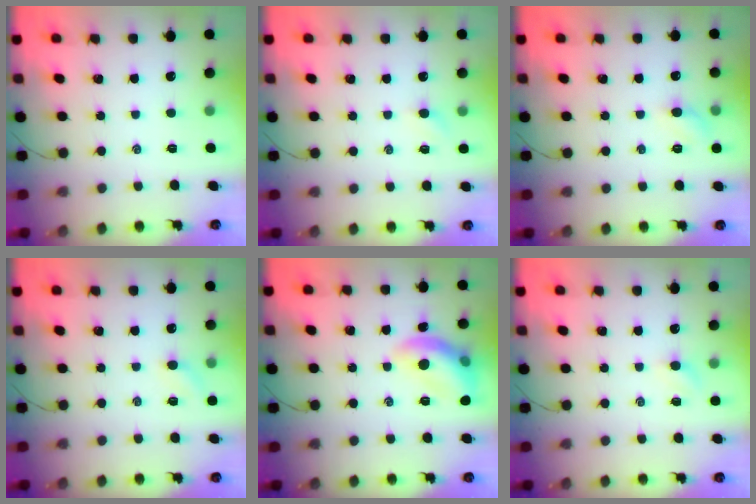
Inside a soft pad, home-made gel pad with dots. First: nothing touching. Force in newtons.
{"total": 3.1, "press": 3.0, "slide": 1.0}
{"total": 4.9, "press": 4.7, "slide": 1.1}
{"total": 5.2, "press": 5.0, "slide": 1.2}
{"total": 12.6, "press": 12.6, "slide": 0.9}
{"total": 2.8, "press": 2.7, "slide": 0.9}